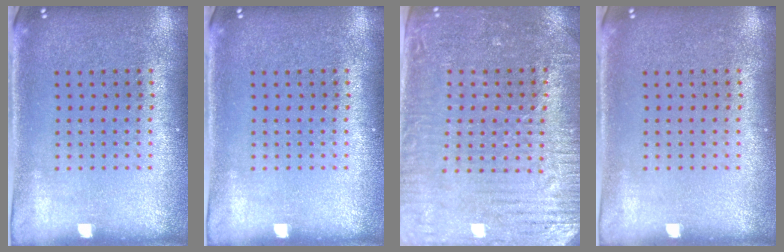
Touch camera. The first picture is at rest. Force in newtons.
{"total": 0.0}
{"total": 3.5, "press": 3.2, "slide": 1.3}
{"total": 0.0}